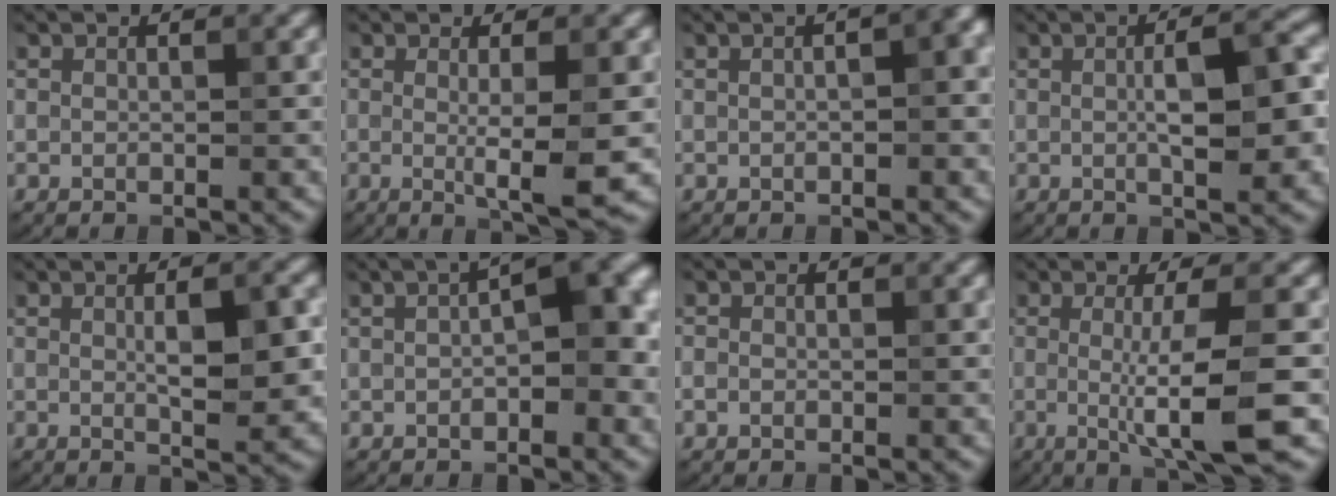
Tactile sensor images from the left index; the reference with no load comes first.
{"total": 3.8, "force": [-0.1, 0.5, 3.8], "torque": [-0.063, -0.011, -0.002]}
{"total": 5.8, "force": [1.2, 2.5, 5.1], "torque": [-0.034, 0.021, 0.001]}
{"total": 5.6, "force": [0.1, 1.3, 5.4], "torque": [-0.087, 0.004, 0.002]}
{"total": 4.1, "force": [0.3, 1.0, 4.0], "torque": [-0.065, -0.001, 0.006]}
{"total": 6.1, "force": [0.1, 2.3, 5.7], "torque": [-0.064, 0.018, -0.004]}
{"total": 0.7, "force": [-0.3, 0.6, 0.3], "torque": [-0.004, -0.002, -0.006]}
{"total": 6.6, "force": [-0.6, 1.1, 6.4], "torque": [-0.099, -0.013, -0.009]}